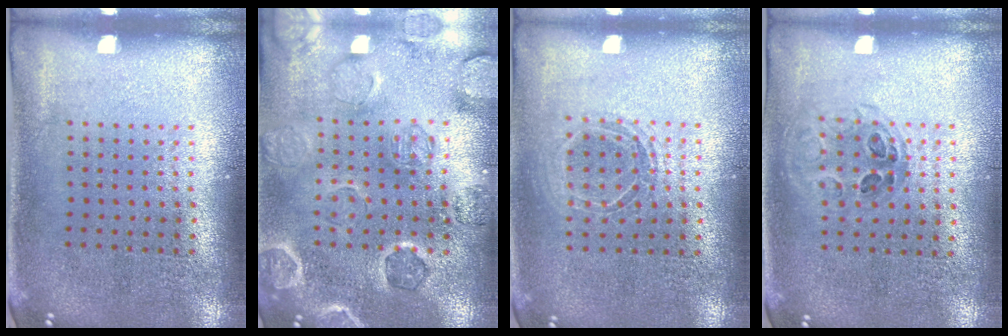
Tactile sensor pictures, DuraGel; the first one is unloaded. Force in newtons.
{"total": 1.4, "press": 1.4, "slide": 0.2}
{"total": 1.3, "press": 1.3, "slide": 0.5}
{"total": 0.9, "press": 0.8, "slide": 0.4}